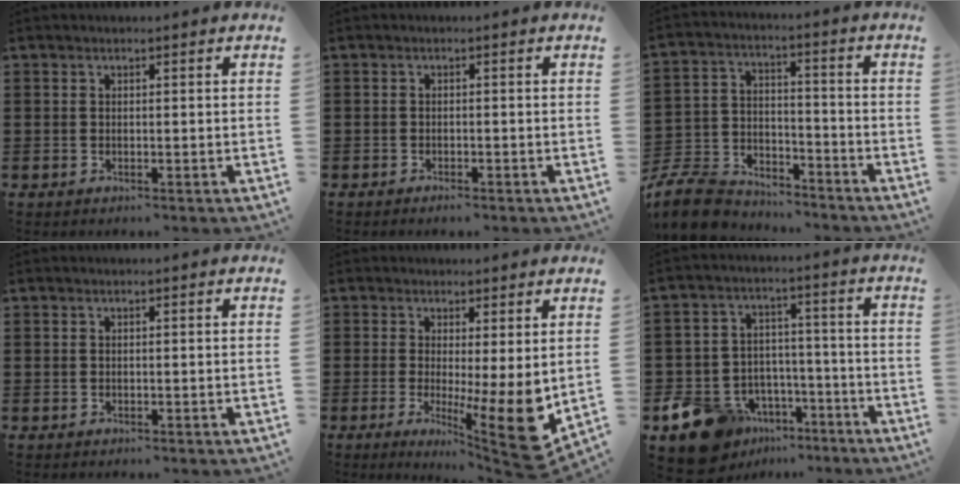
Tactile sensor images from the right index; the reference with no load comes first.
{"total": 0.9, "force": [-0.9, 0.1, 0.2], "torque": [-0.007, -0.003, -0.017]}
{"total": 9.5, "force": [-8.9, 2.6, 2.1], "torque": [-0.059, 0.021, -0.177]}
{"total": 0.0}
{"total": 8.9, "force": [-0.4, 1.2, 8.8], "torque": [-0.112, -0.035, -0.004]}
{"total": 10.6, "force": [-7.0, 7.2, 3.4], "torque": [-0.099, 0.036, -0.128]}